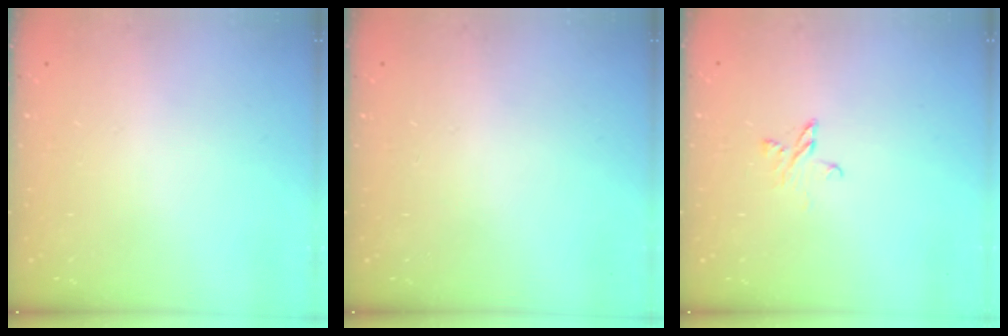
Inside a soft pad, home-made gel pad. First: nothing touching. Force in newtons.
{"total": 0.0}
{"total": 3.8, "press": 3.8, "slide": 0.4}